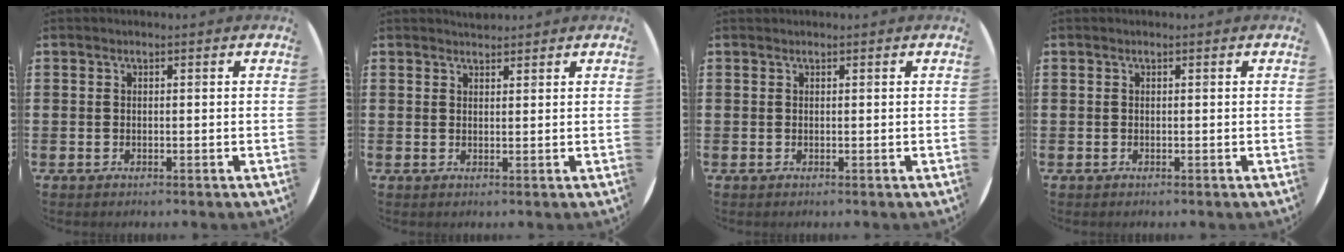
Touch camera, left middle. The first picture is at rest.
{"total": 1.4, "force": [1.4, 0.2, -0.1], "torque": [0.001, 0.002, 0.026]}
{"total": 0.0}
{"total": 0.0}